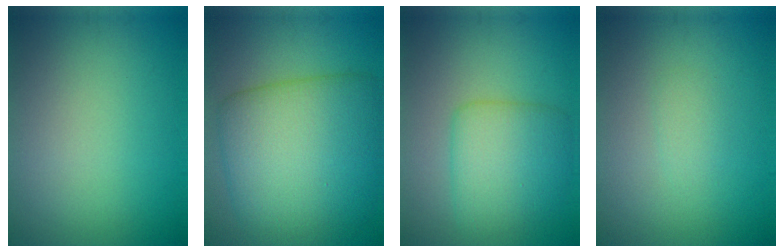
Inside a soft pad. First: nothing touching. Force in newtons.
{"total": 11.1, "press": 11.1, "slide": 0.3}
{"total": 5.2, "press": 5.2, "slide": 0.1}
{"total": 1.0, "press": 1.0, "slide": 0.1}